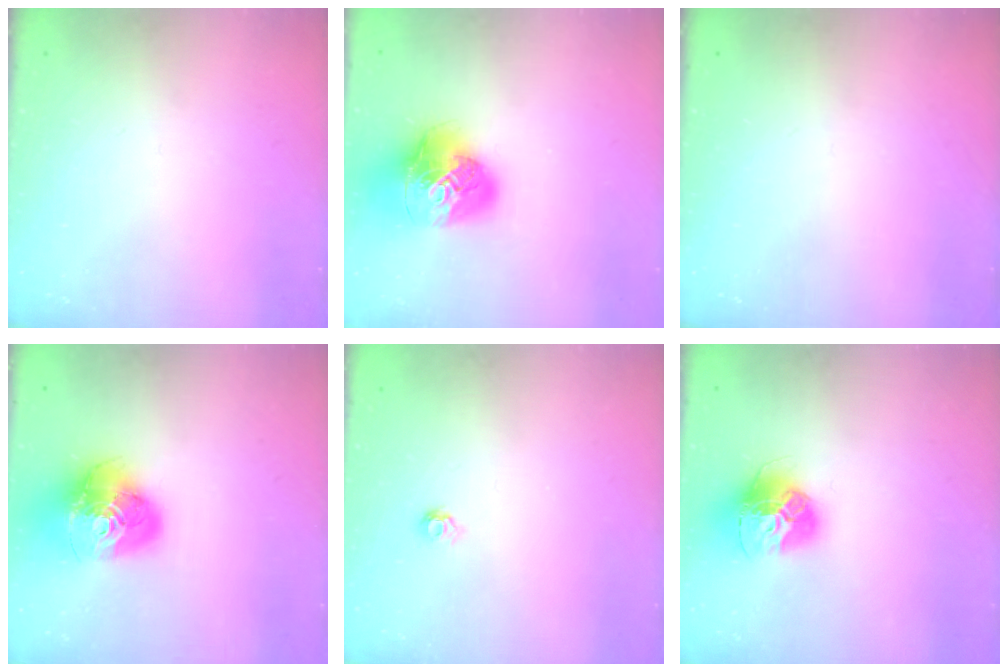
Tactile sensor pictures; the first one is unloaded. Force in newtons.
{"total": 18.2, "press": 18.0, "slide": 2.2}
{"total": 0.0}
{"total": 18.4, "press": 18.3, "slide": 2.1}
{"total": 4.6, "press": 4.6, "slide": 0.7}
{"total": 14.8, "press": 14.8, "slide": 1.6}